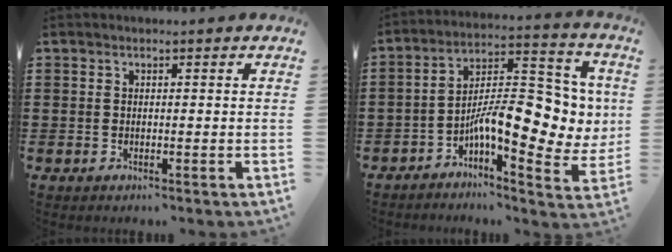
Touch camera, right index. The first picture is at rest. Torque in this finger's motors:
{"motor_torque": [2.14, 0.00, 1.05, 0.21]}